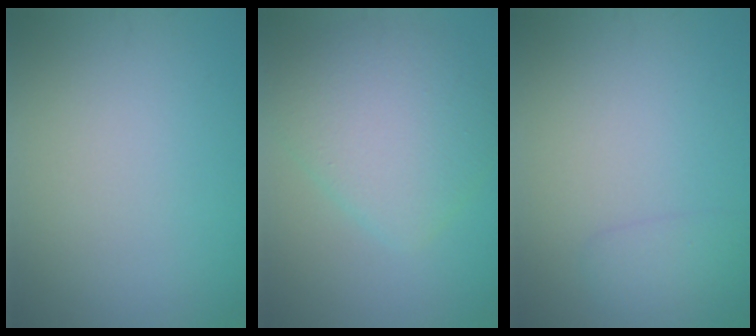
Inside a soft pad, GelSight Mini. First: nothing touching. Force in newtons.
{"total": 6.1, "press": 6.1, "slide": 0.2}
{"total": 1.4, "press": 1.4, "slide": 0.1}